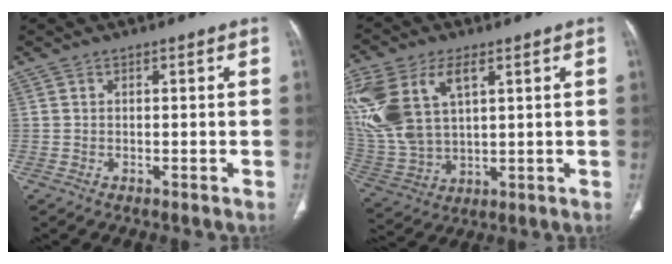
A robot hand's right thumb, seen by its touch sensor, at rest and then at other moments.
{"total": 19.9, "force": [7.0, 11.3, 14.8], "torque": [-0.348, -0.009, 0.142]}